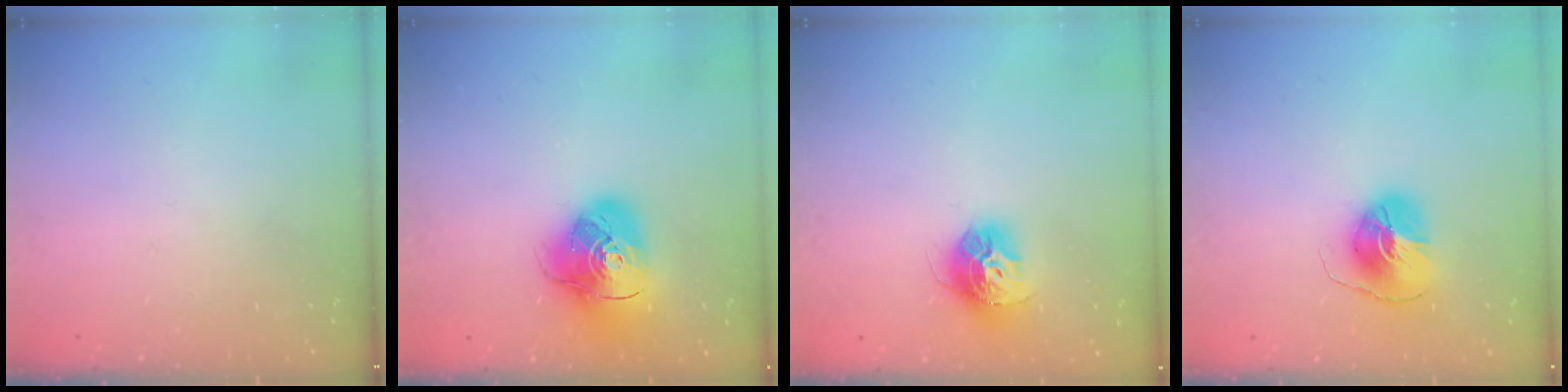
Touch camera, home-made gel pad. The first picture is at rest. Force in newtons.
{"total": 16.0, "press": 15.9, "slide": 1.8}
{"total": 12.8, "press": 12.8, "slide": 1.1}
{"total": 8.5, "press": 8.5, "slide": 0.2}